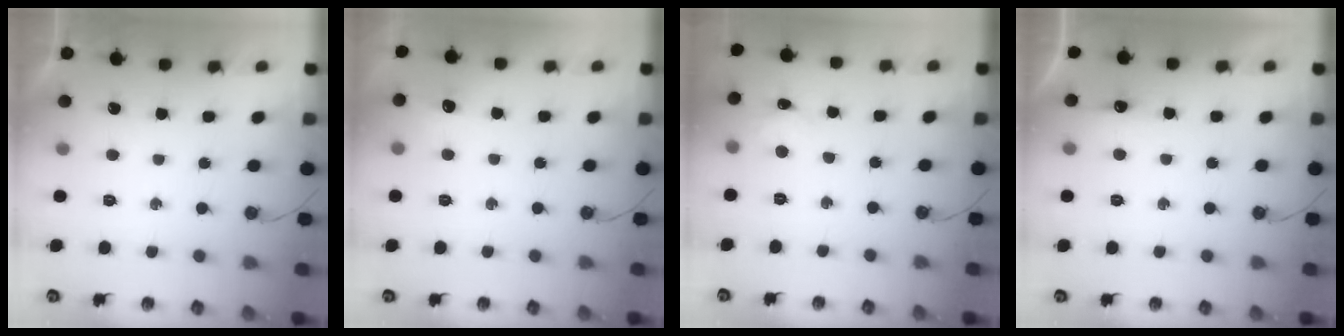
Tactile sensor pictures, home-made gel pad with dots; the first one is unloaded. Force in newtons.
{"total": 4.7, "press": 4.6, "slide": 1.3}
{"total": 3.3, "press": 3.3, "slide": 0.4}
{"total": 5.4, "press": 5.3, "slide": 1.2}